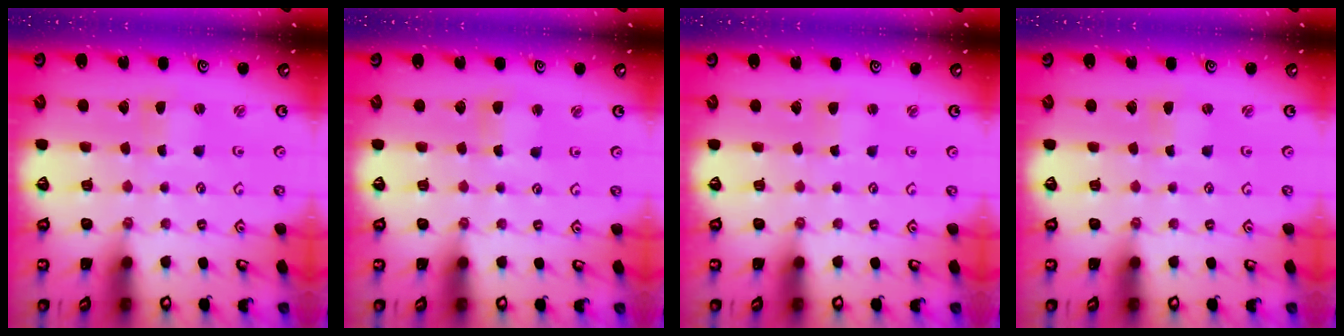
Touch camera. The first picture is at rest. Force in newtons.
{"total": 2.8, "press": 2.8, "slide": 0.3}
{"total": 2.2, "press": 2.2, "slide": 0.3}
{"total": 0.0}